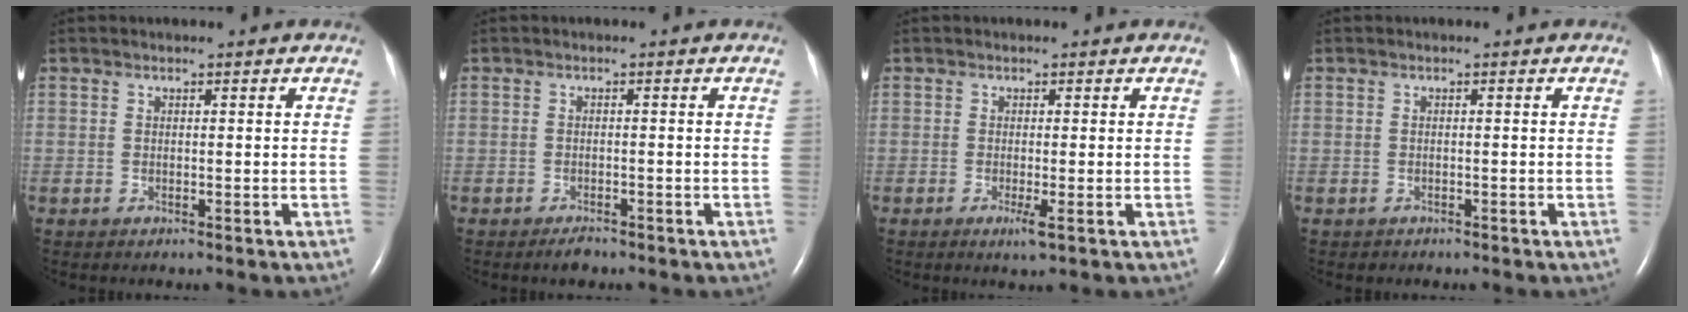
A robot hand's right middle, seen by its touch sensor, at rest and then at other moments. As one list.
[{"total": 1.6, "force": [-1.3, 0.5, 0.8], "torque": [-0.019, -0.002, -0.018]}, {"total": 1.8, "force": [-0.7, -0.1, 1.6], "torque": [-0.028, -0.006, -0.011]}, {"total": 0.5, "force": [-0.4, 0.4, 0.0], "torque": [-0.010, 0.001, -0.007]}]